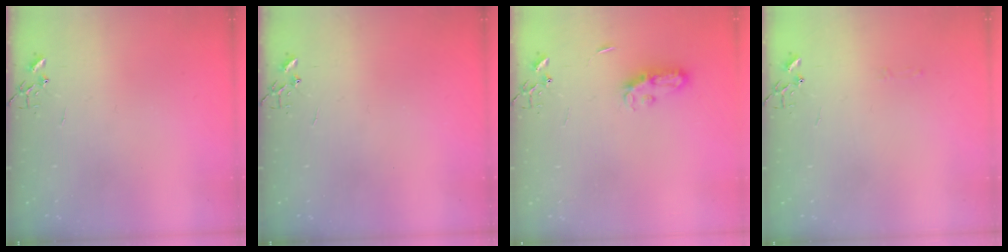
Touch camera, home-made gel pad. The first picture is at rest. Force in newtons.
{"total": 0.0}
{"total": 7.0, "press": 6.9, "slide": 0.5}
{"total": 3.2, "press": 3.2, "slide": 0.5}